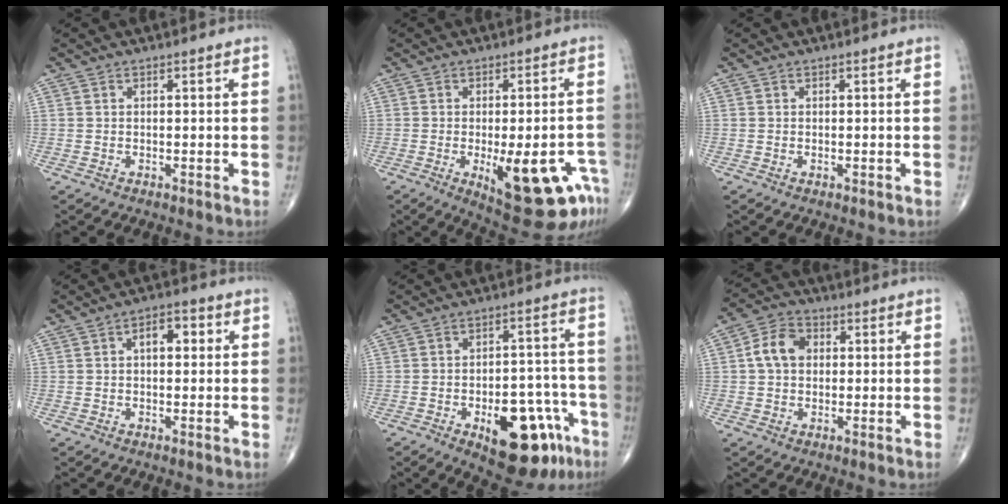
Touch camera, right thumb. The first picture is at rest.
{"total": 16.0, "force": [-6.6, 5.6, 13.5], "torque": [-0.125, 0.018, -0.070]}
{"total": 0.0}
{"total": 4.9, "force": [1.1, 2.8, 3.9], "torque": [-0.044, 0.010, 0.009]}
{"total": 18.0, "force": [-8.3, 8.6, 13.5], "torque": [-0.135, 0.049, -0.100]}
{"total": 7.1, "force": [0.9, 5.3, 4.6], "torque": [-0.075, 0.018, 0.008]}